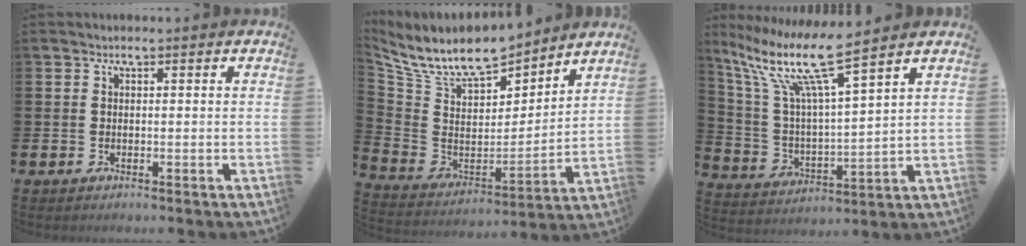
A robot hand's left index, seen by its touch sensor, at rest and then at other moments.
{"total": 9.8, "force": [9.1, 2.4, 2.9], "torque": [-0.106, -0.063, 0.160]}
{"total": 11.2, "force": [9.0, 1.2, 6.6], "torque": [-0.166, -0.049, 0.150]}